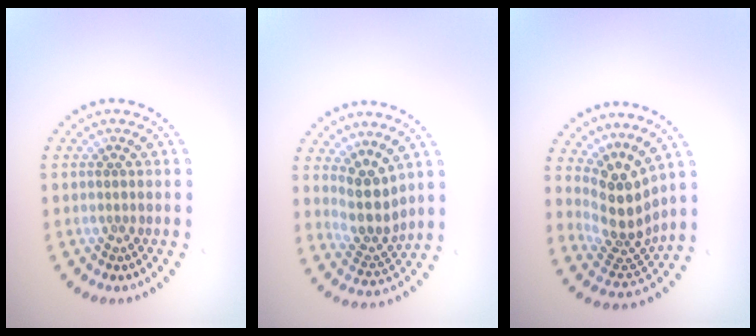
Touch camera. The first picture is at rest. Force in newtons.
{"total": 3.5, "press": 2.8, "slide": 2.0}
{"total": 4.4, "press": 3.3, "slide": 2.9}